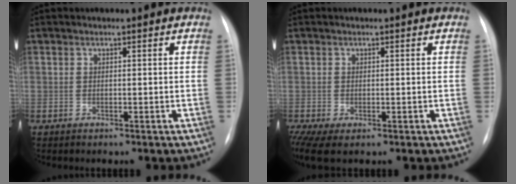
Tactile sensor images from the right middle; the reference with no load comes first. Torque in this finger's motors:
{"motor_torque": [1.16, -0.98, 0.29, 0.11]}